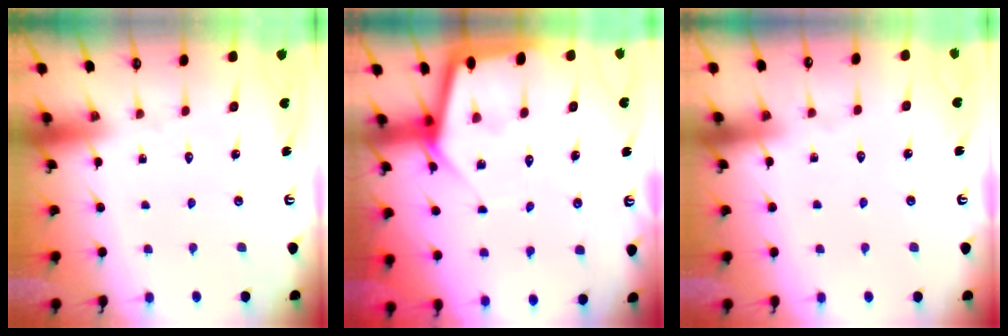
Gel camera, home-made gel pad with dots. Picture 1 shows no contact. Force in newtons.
{"total": 7.3, "press": 7.3, "slide": 0.5}
{"total": 2.4, "press": 2.3, "slide": 0.4}